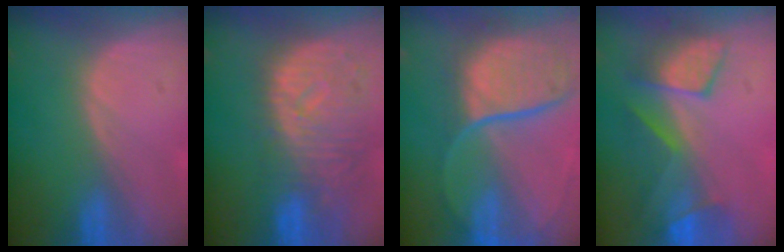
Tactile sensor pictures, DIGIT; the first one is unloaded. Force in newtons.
{"total": 11.5, "press": 10.0, "slide": 5.7}
{"total": 11.8, "press": 9.8, "slide": 6.6}
{"total": 8.1, "press": 7.9, "slide": 1.8}